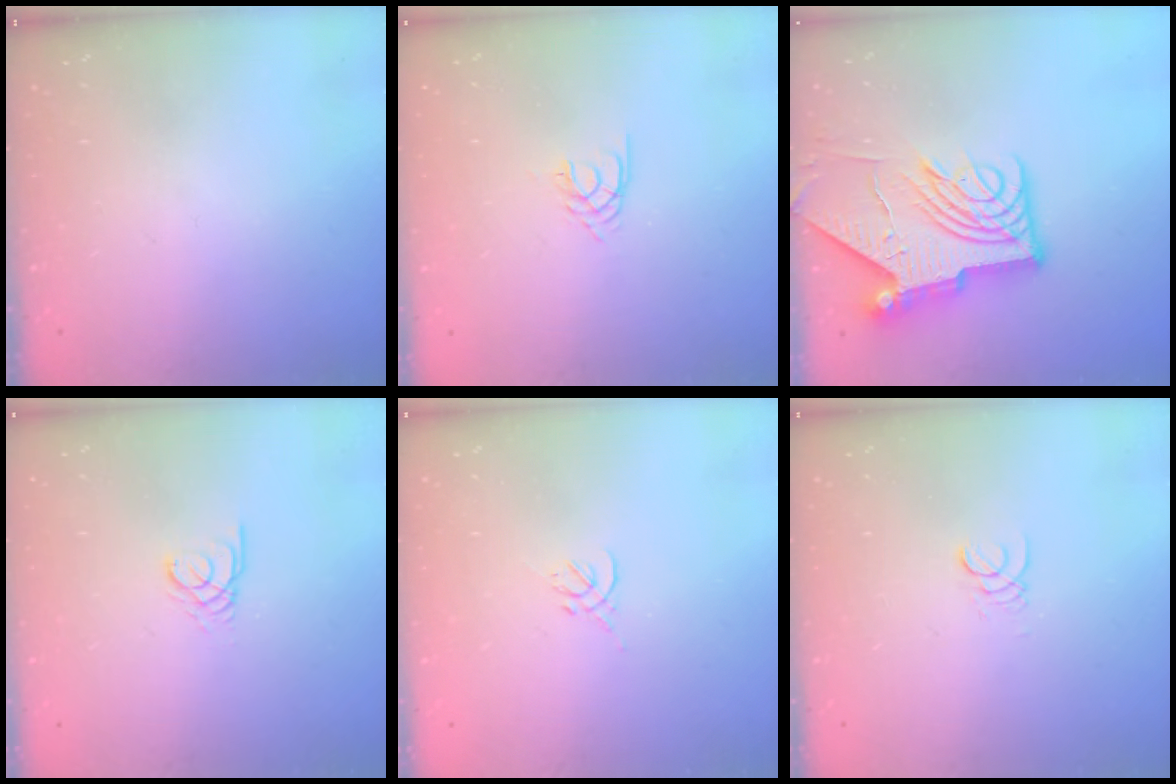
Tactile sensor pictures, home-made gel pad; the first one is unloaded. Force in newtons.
{"total": 1.9, "press": 1.9, "slide": 0.2}
{"total": 15.2, "press": 15.1, "slide": 1.5}
{"total": 2.3, "press": 2.3, "slide": 0.2}
{"total": 0.0}
{"total": 1.3, "press": 1.3, "slide": 0.1}